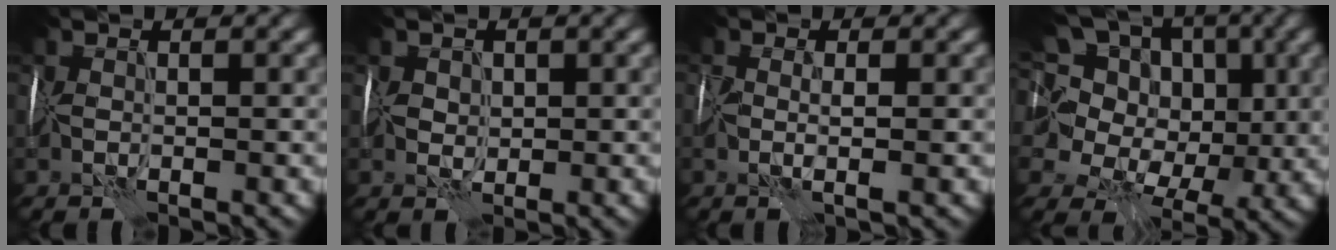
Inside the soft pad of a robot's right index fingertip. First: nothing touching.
{"total": 1.6, "force": [0.5, 1.3, 0.7], "torque": [-0.014, 0.002, 0.007]}
{"total": 1.6, "force": [0.0, 0.3, 1.5], "torque": [-0.028, -0.003, 0.000]}
{"total": 13.7, "force": [5.7, 9.2, 8.4], "torque": [-0.170, 0.039, 0.074]}